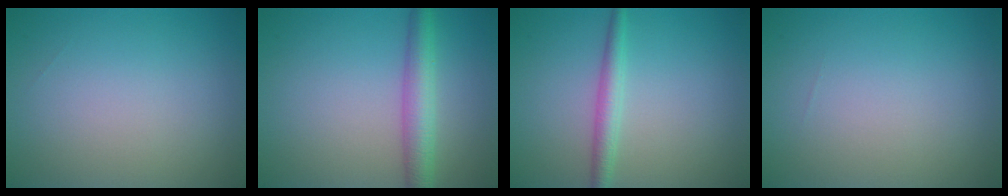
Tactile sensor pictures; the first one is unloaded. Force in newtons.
{"total": 3.9, "press": 3.9, "slide": 0.1}
{"total": 2.2, "press": 2.2, "slide": 0.0}
{"total": 0.0}